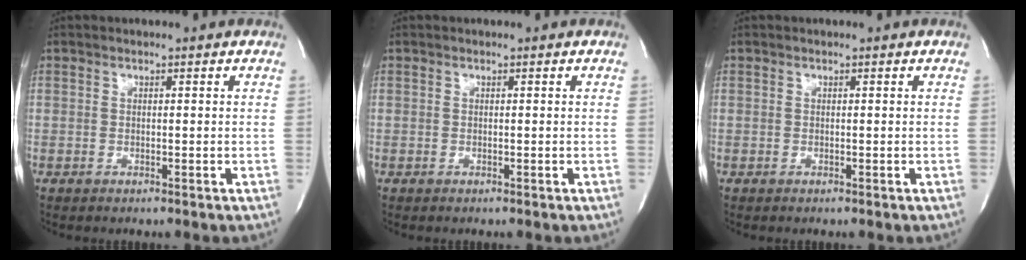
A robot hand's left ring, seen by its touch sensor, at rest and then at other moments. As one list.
[{"total": 0.0}, {"total": 0.0}]